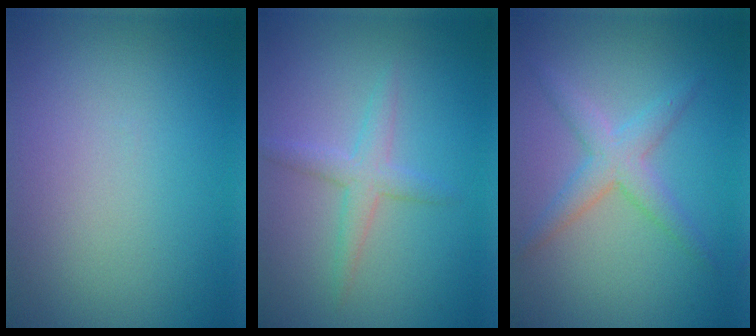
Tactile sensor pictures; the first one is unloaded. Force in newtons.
{"total": 2.3, "press": 2.3, "slide": 0.1}
{"total": 3.0, "press": 3.0, "slide": 0.1}